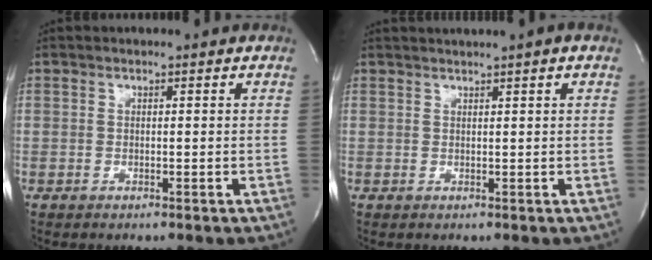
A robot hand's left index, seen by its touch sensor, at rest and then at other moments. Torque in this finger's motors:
{"motor_torque": [0.22, -0.19, 0.52, 0.11]}